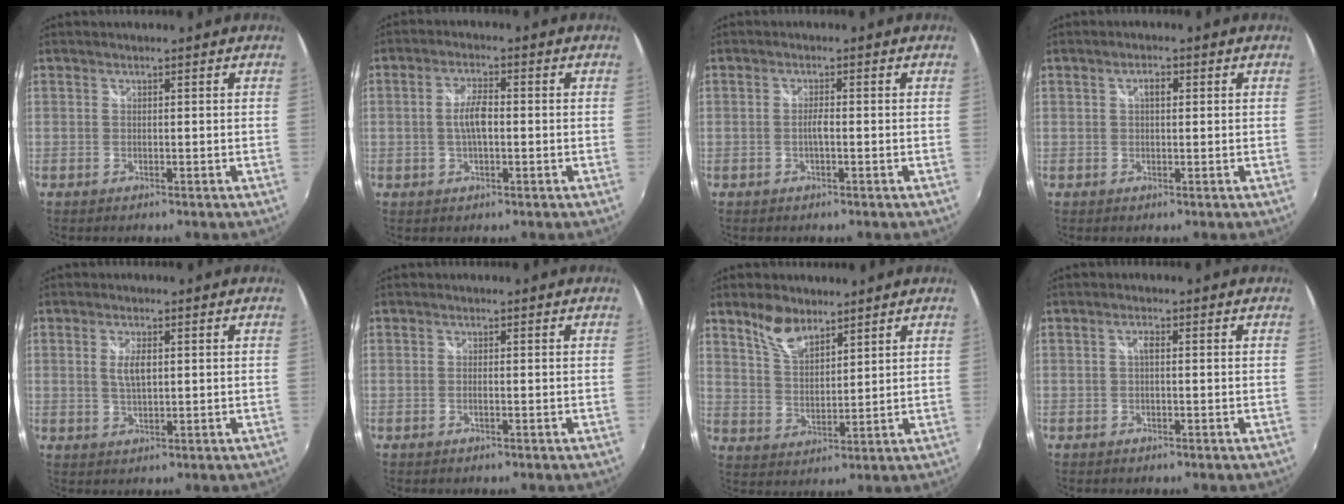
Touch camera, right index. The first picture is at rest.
{"total": 4.6, "force": [-0.5, 1.5, 4.3], "torque": [-0.083, 0.004, -0.008]}
{"total": 1.5, "force": [-0.5, 0.2, 1.4], "torque": [-0.027, 0.002, -0.010]}
{"total": 2.0, "force": [0.5, 1.0, 1.6], "torque": [-0.027, 0.006, 0.006]}
{"total": 3.7, "force": [0.6, 1.4, 3.4], "torque": [-0.063, -0.003, 0.012]}
{"total": 0.9, "force": [-0.5, -0.1, 0.7], "torque": [-0.012, -0.001, -0.009]}
{"total": 7.2, "force": [5.3, 3.2, 3.7], "torque": [-0.064, 0.007, 0.104]}
{"total": 1.3, "force": [0.0, 0.5, 1.3], "torque": [-0.023, 0.006, -0.003]}